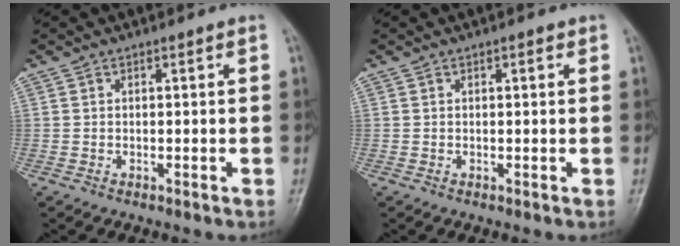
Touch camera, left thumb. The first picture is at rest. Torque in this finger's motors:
{"motor_torque": [-0.23, -0.03, -0.26, 0.03, 0.03]}